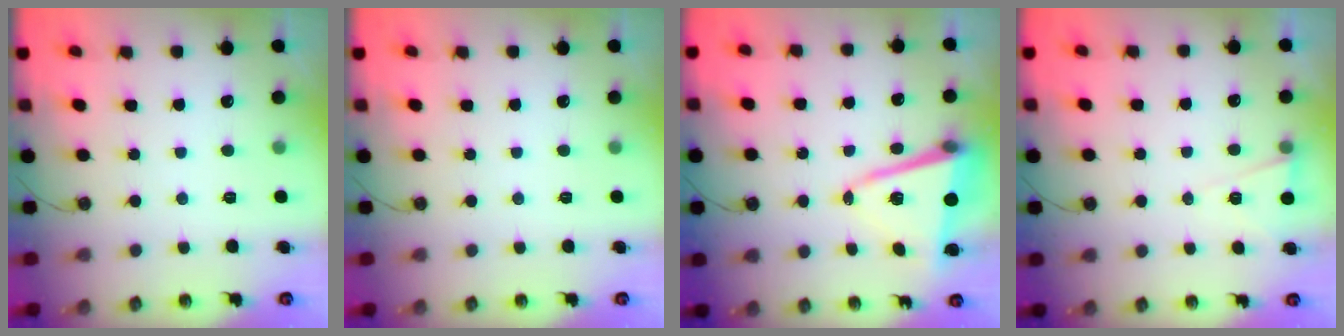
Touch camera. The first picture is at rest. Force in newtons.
{"total": 0.0}
{"total": 10.6, "press": 10.4, "slide": 1.7}
{"total": 6.0, "press": 4.2, "slide": 4.4}